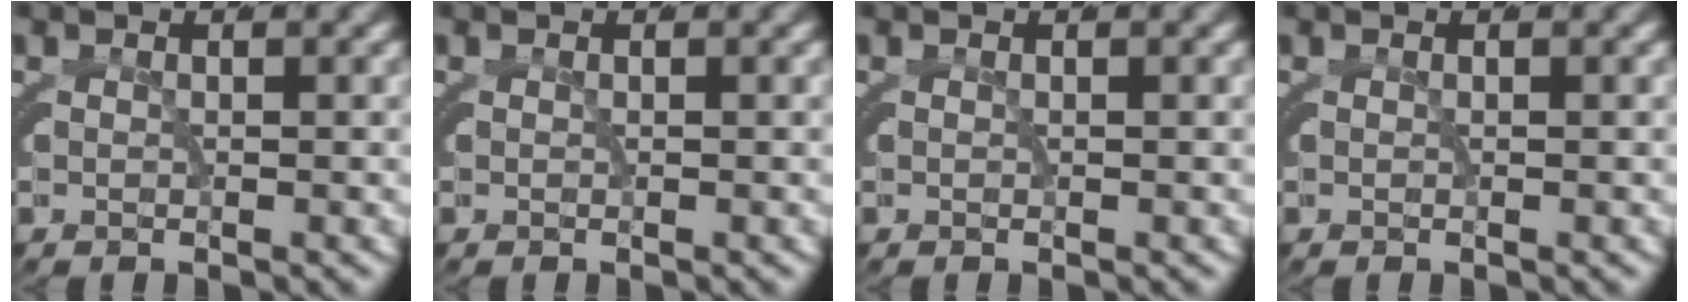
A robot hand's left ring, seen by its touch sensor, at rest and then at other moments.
{"total": 0.0}
{"total": 0.0}
{"total": 0.0}